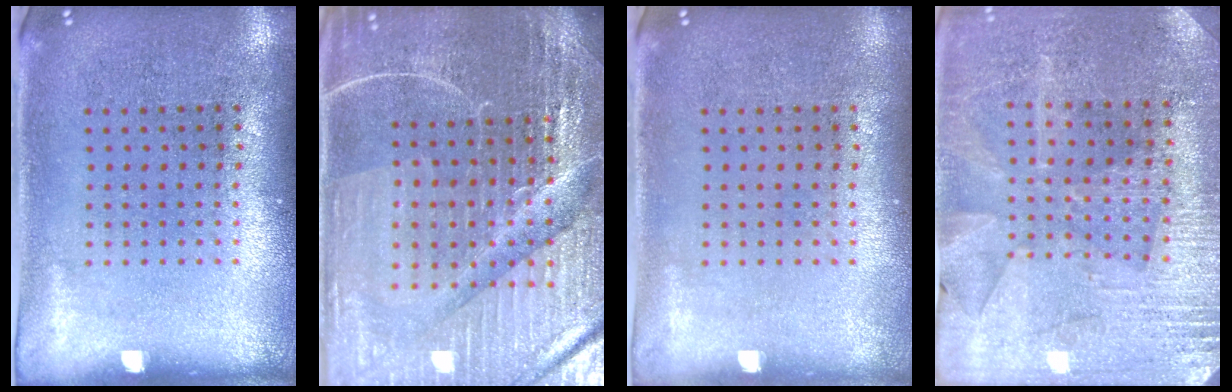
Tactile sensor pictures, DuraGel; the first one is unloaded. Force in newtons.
{"total": 5.3, "press": 4.9, "slide": 1.9}
{"total": 0.0}
{"total": 2.9, "press": 2.8, "slide": 0.5}